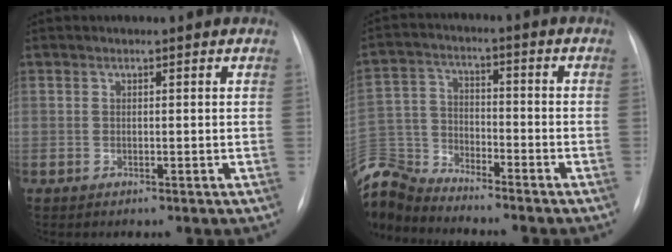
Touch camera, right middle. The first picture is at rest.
{"total": 11.6, "force": [-11.4, 1.9, 1.0], "torque": [-0.035, 0.021, -0.222]}